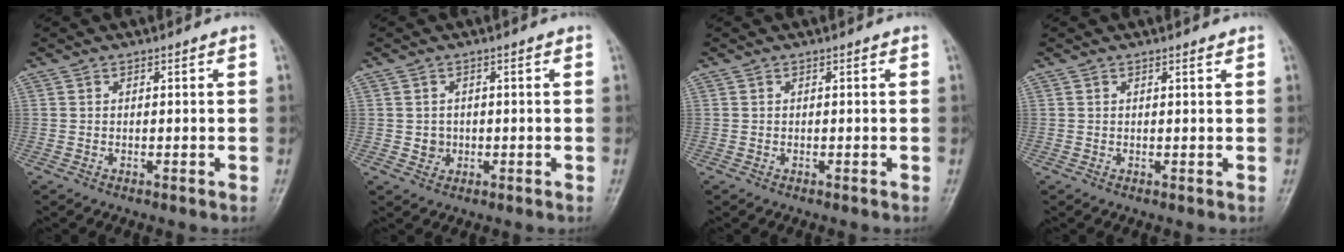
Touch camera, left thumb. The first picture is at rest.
{"total": 2.1, "force": [-0.1, 2.0, 0.6], "torque": [0.002, 0.004, 0.001]}
{"total": 0.0}
{"total": 0.8, "force": [0.7, 0.1, 0.5], "torque": [-0.008, -0.004, 0.010]}